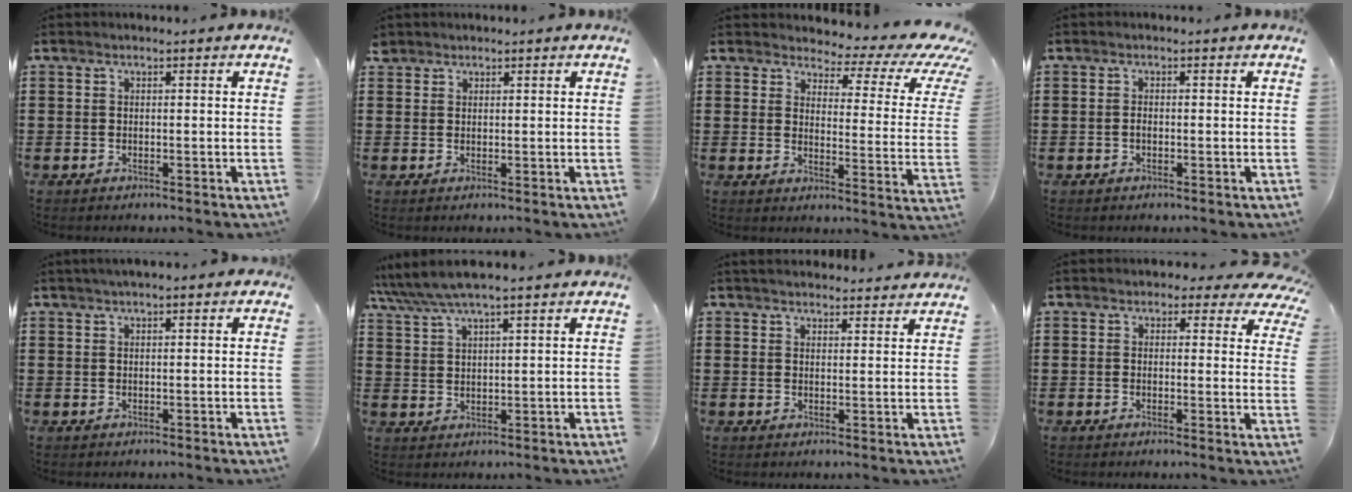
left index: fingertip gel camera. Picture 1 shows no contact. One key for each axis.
{"total": 1.3, "fx": 1.2, "fy": 0.6, "fz": 0.1, "tx": -0.004, "ty": 0.003, "tz": 0.023}
{"total": 4.1, "fx": 3.0, "fy": 1.7, "fz": 2.3, "tx": -0.047, "ty": -0.024, "tz": 0.044}
{"total": 0.8, "fx": -0.3, "fy": 0.4, "fz": 0.6, "tx": -0.015, "ty": -0.002, "tz": -0.005}
{"total": 1.2, "fx": 0.8, "fy": 0.2, "fz": 0.9, "tx": -0.019, "ty": 0.004, "tz": 0.014}
{"total": 5.0, "fx": 4.2, "fy": 0.4, "fz": 2.8, "tx": -0.064, "ty": -0.009, "tz": 0.074}
{"total": 2.5, "fx": 2.5, "fy": 0.2, "fz": 0.3, "tx": -0.010, "ty": -0.003, "tz": 0.048}
{"total": 2.6, "fx": 2.1, "fy": 1.2, "fz": 1.0, "tx": -0.014, "ty": -0.004, "tz": 0.032}